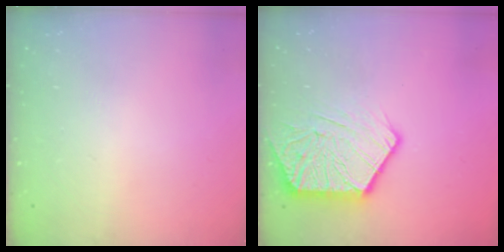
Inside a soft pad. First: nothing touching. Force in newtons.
{"total": 14.0, "press": 13.9, "slide": 1.4}